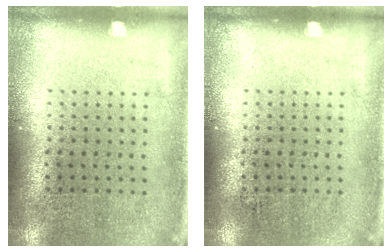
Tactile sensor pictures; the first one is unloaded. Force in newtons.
{"total": 0.0}